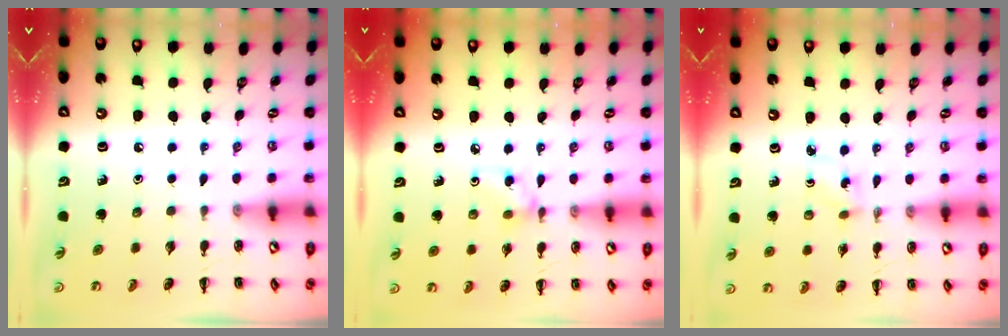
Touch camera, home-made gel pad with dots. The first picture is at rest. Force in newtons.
{"total": 3.0, "press": 2.8, "slide": 1.2}
{"total": 2.5, "press": 2.4, "slide": 0.8}